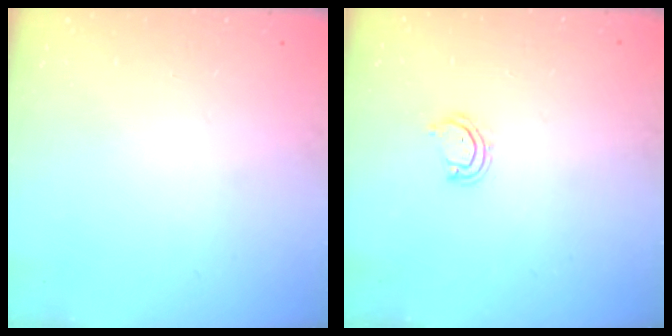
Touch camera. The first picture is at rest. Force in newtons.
{"total": 3.8, "press": 3.8, "slide": 0.2}